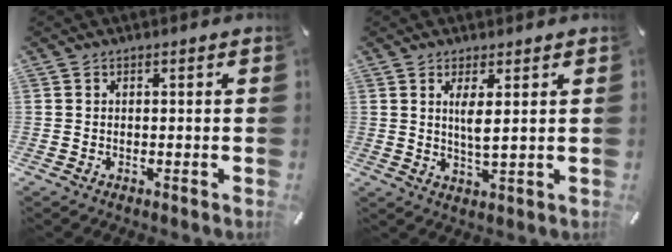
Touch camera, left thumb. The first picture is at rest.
{"total": 4.6, "force": [1.6, 0.9, 4.2], "torque": [-0.086, -0.008, 0.022]}